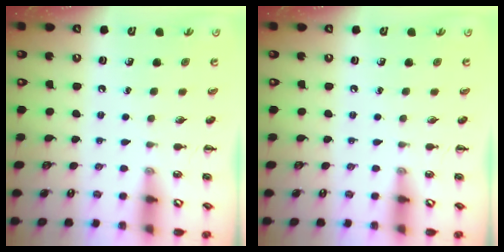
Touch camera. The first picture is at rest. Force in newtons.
{"total": 0.0}